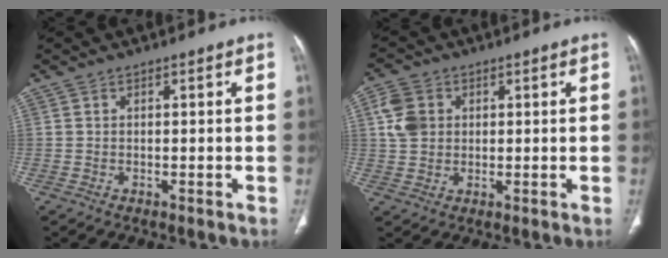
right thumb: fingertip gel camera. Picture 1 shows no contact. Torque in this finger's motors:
{"motor_torque": [0.73, 0.66, 0.68, 0.51, 0.11]}